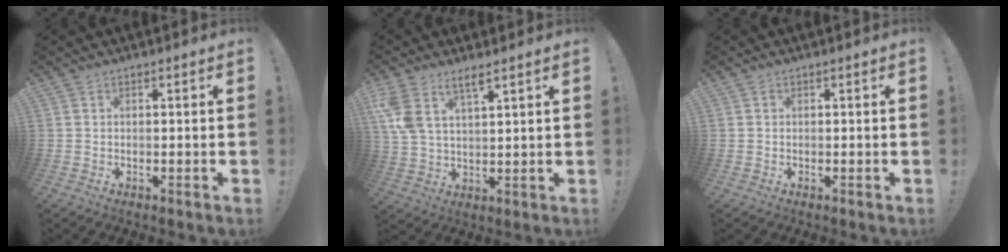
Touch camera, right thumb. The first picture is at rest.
{"total": 7.9, "force": [5.4, 3.2, 4.9], "torque": [-0.096, -0.017, 0.102]}
{"total": 0.0}